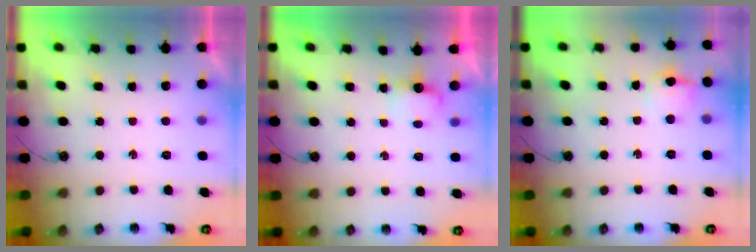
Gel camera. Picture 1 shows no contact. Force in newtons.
{"total": 3.4, "press": 3.3, "slide": 0.7}
{"total": 7.5, "press": 7.4, "slide": 1.6}